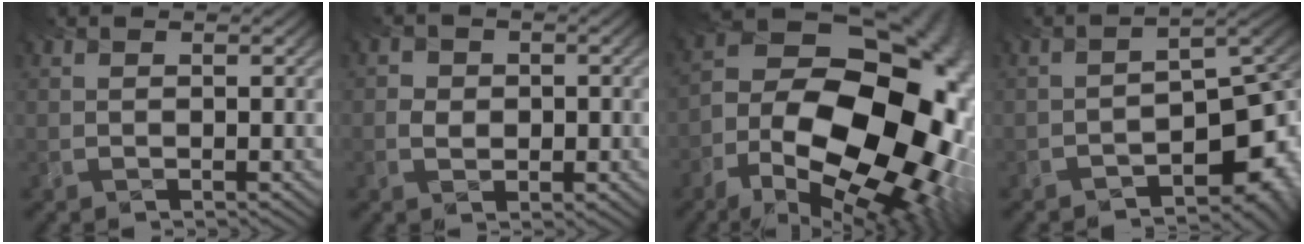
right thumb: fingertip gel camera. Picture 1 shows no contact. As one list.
[{"total": 1.9, "force": [-1.0, 1.7, 0.2], "torque": [-0.007, -0.007, -0.021]}, {"total": 21.3, "force": [-5.8, 12.7, 16.2], "torque": [-0.242, -0.034, -0.075]}, {"total": 12.2, "force": [-5.8, 6.0, 8.9], "torque": [-0.129, -0.026, -0.091]}]